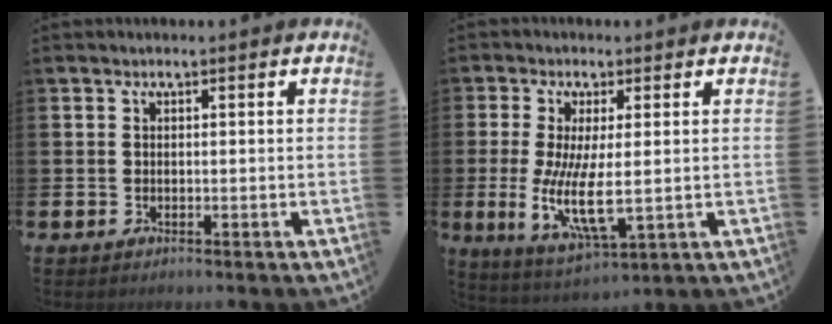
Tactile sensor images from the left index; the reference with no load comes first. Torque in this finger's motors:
{"motor_torque": [2.14, 0.00, 1.05, 0.21]}